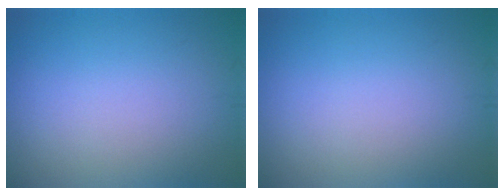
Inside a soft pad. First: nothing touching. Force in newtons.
{"total": 0.0}